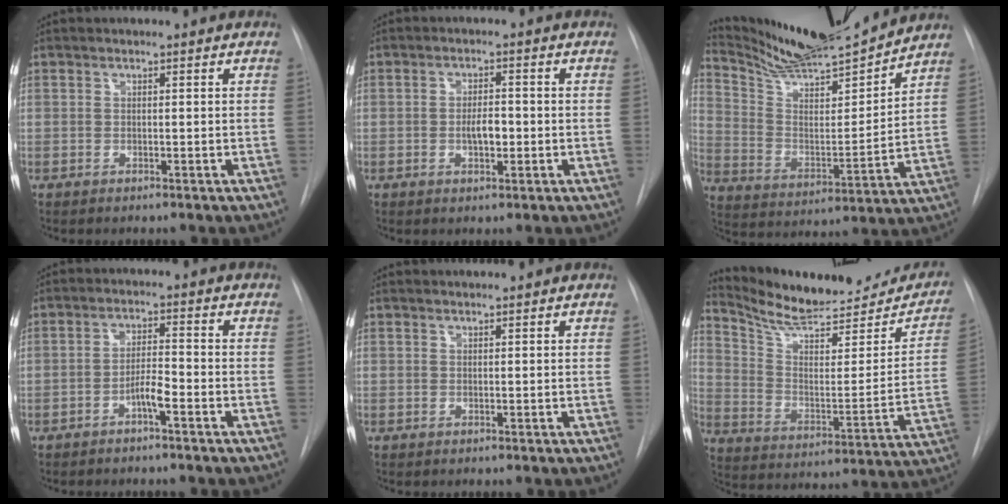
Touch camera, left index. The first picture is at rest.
{"total": 3.3, "force": [-0.9, 1.3, 2.9], "torque": [-0.048, 0.000, -0.012]}
{"total": 17.2, "force": [16.1, 0.9, 6.0], "torque": [-0.113, -0.020, 0.271]}
{"total": 3.4, "force": [-2.2, 0.2, 2.6], "torque": [-0.045, 0.003, -0.039]}
{"total": 0.0}
{"total": 22.4, "force": [20.1, 5.4, 8.2], "torque": [-0.117, -0.045, 0.281]}